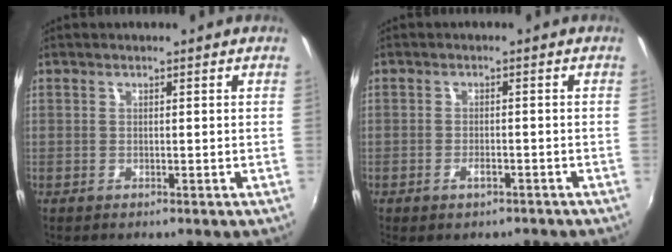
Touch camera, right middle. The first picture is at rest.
{"total": 2.3, "force": [-1.5, 1.1, 1.3], "torque": [-0.025, -0.002, -0.023]}